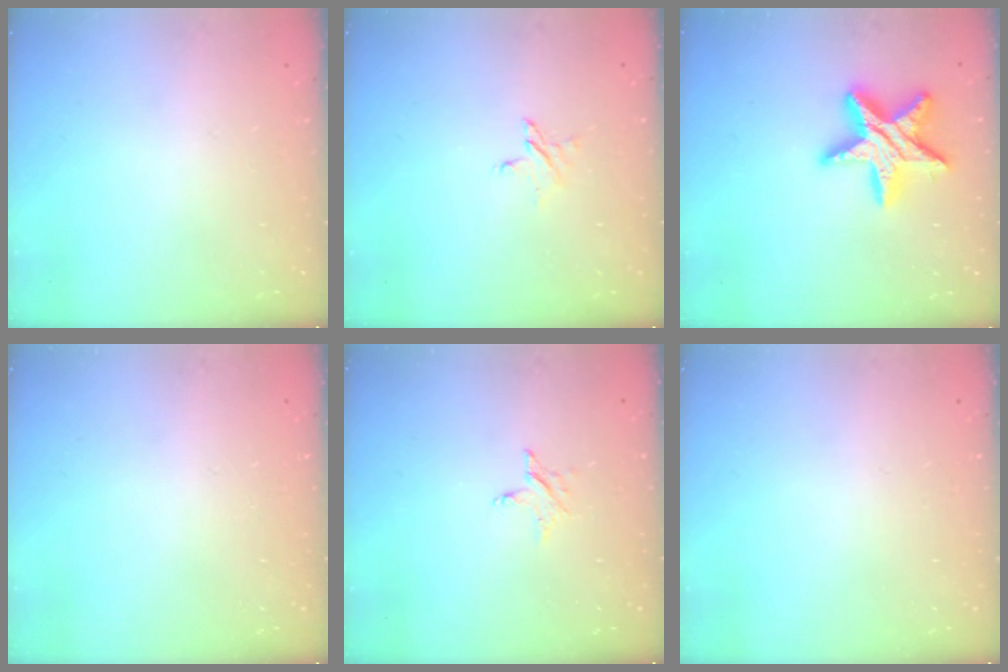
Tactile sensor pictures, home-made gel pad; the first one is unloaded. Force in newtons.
{"total": 3.6, "press": 3.5, "slide": 0.3}
{"total": 16.2, "press": 16.1, "slide": 1.1}
{"total": 0.0}
{"total": 2.4, "press": 2.4, "slide": 0.1}
{"total": 0.0}